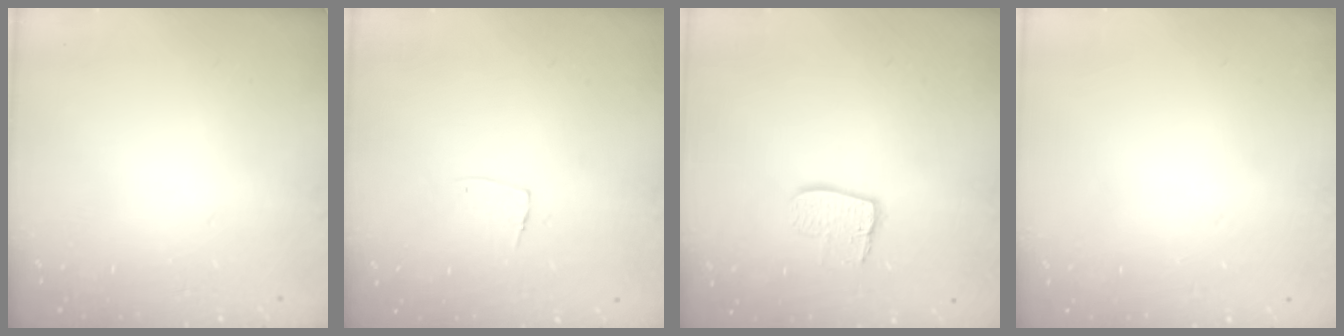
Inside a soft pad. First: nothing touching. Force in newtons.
{"total": 5.4, "press": 5.4, "slide": 0.3}
{"total": 8.3, "press": 8.3, "slide": 0.7}
{"total": 0.0}